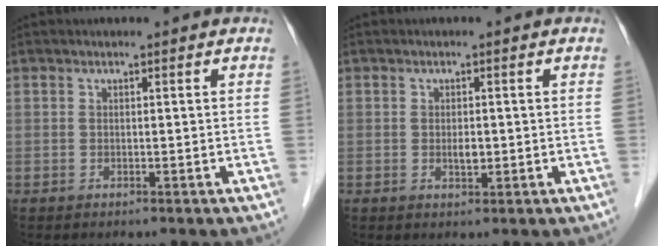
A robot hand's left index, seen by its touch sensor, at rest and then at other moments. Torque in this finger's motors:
{"motor_torque": [0.14, 0.02, 0.02, 0.00]}